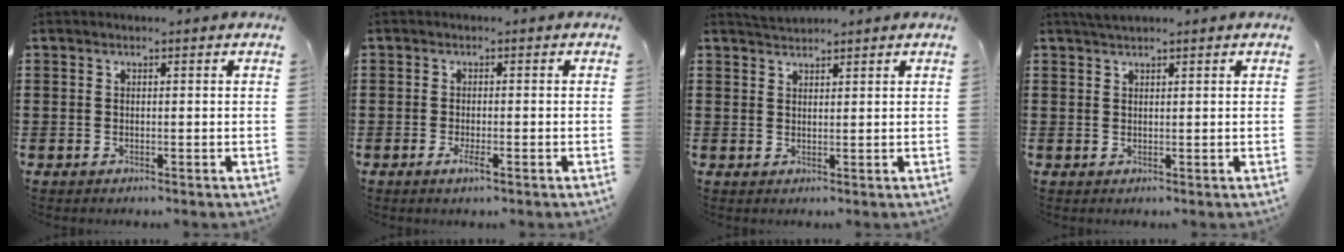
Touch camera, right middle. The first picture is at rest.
{"total": 1.9, "force": [-0.9, 0.4, 1.6], "torque": [-0.028, 0.000, -0.016]}
{"total": 1.3, "force": [1.3, 0.0, -0.1], "torque": [-0.002, 0.005, 0.026]}
{"total": 1.0, "force": [0.8, 0.0, 0.6], "torque": [-0.013, 0.002, 0.014]}